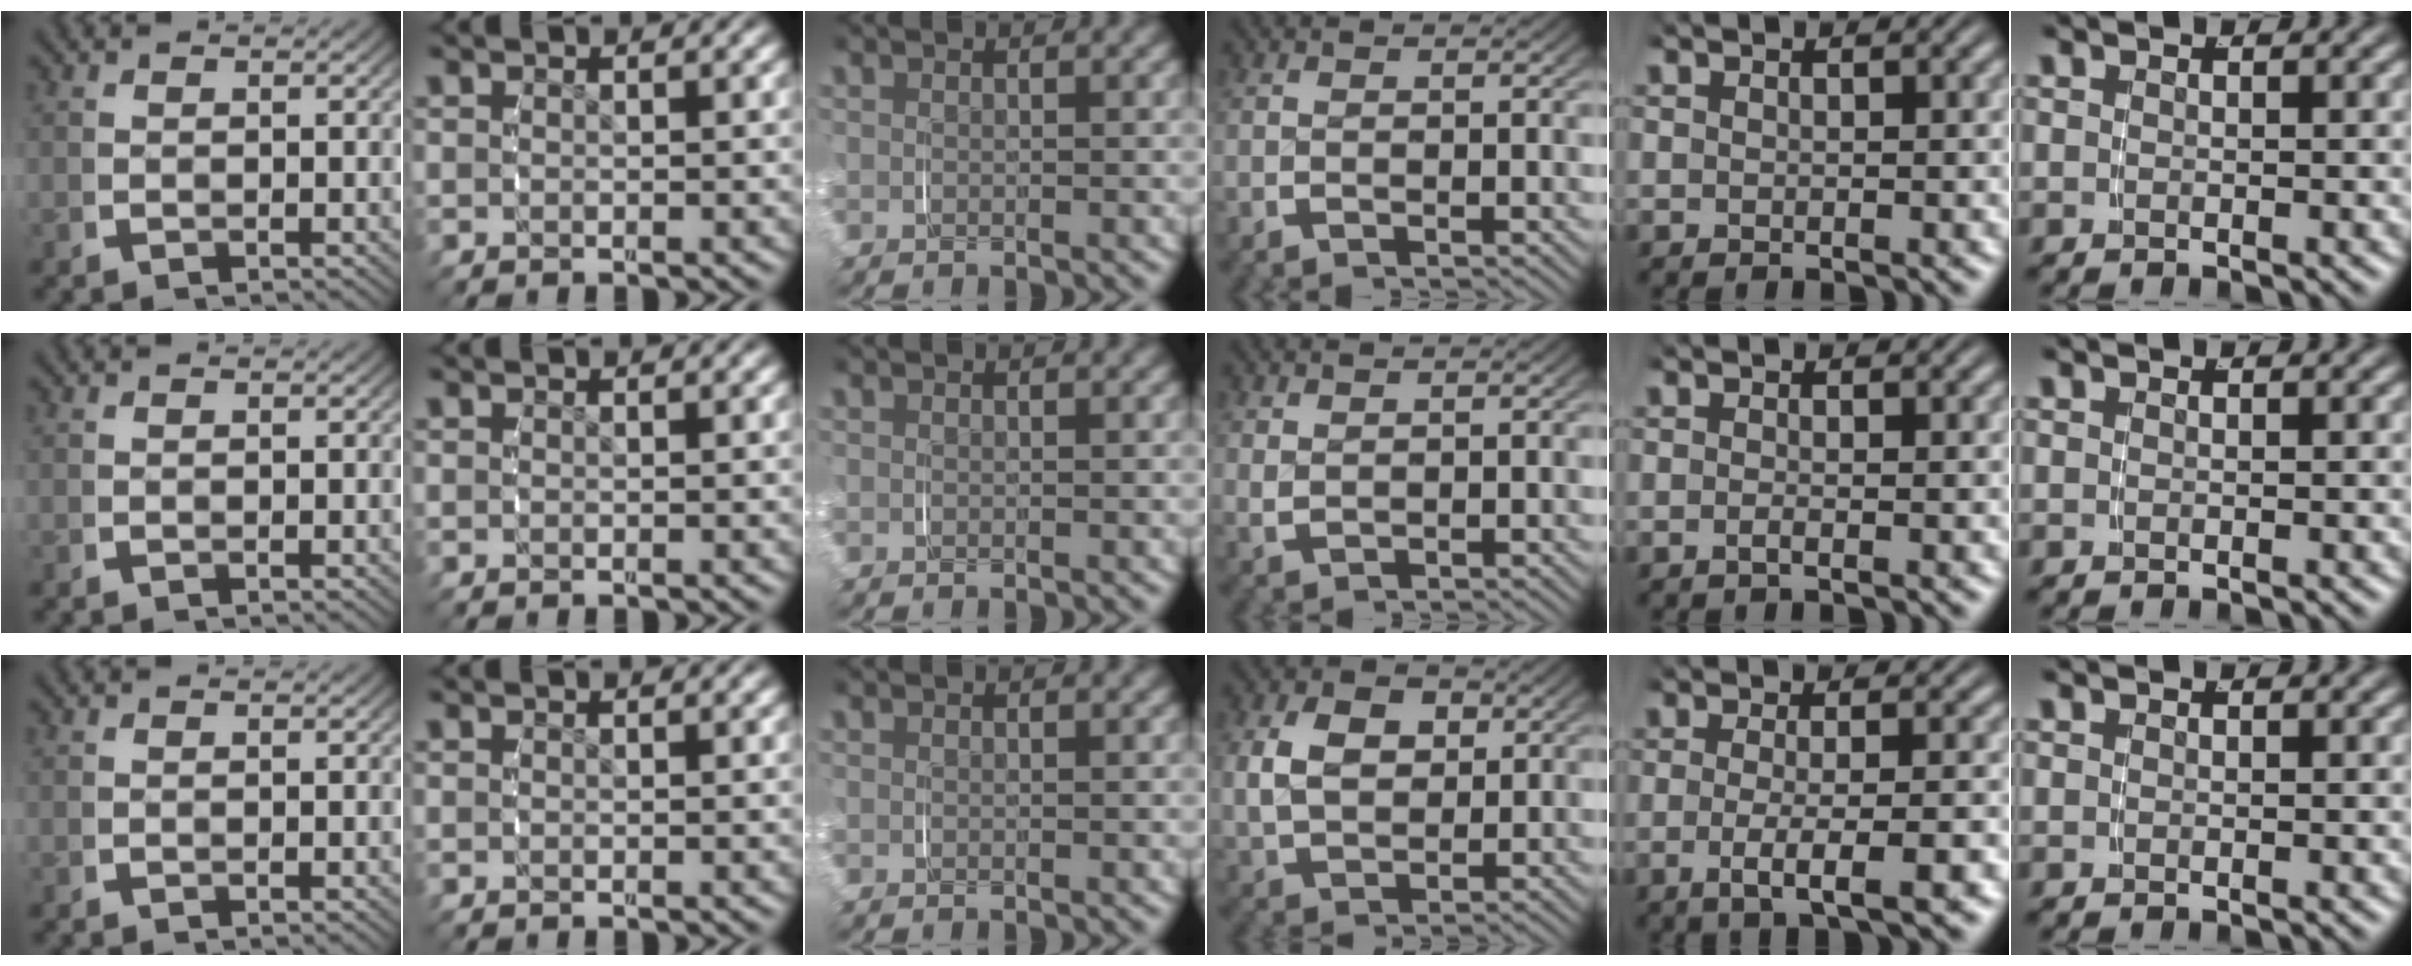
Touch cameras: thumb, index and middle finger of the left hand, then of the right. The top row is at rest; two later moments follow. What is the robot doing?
{"motion": "grasp_and_lifting", "object": "pen bag"}